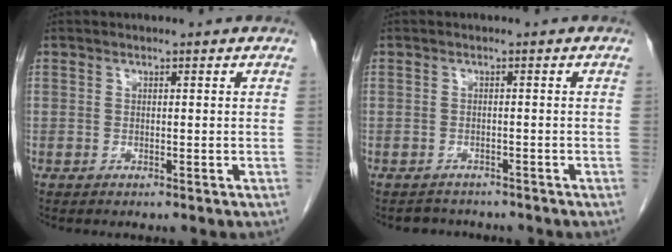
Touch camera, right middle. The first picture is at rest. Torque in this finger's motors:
{"motor_torque": [-0.31, -0.24, -0.13, -0.01]}